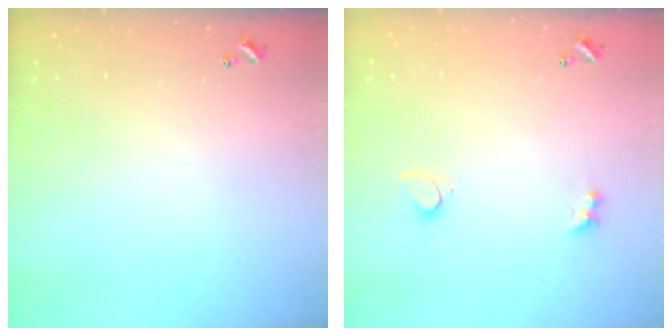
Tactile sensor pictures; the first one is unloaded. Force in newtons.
{"total": 3.0, "press": 2.7, "slide": 1.1}